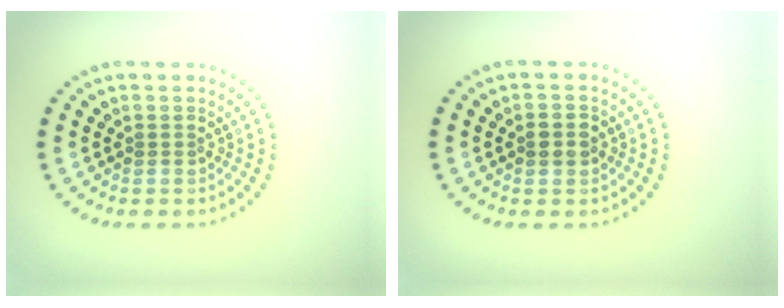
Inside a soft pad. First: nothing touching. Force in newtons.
{"total": 1.8, "press": 1.8, "slide": 0.0}